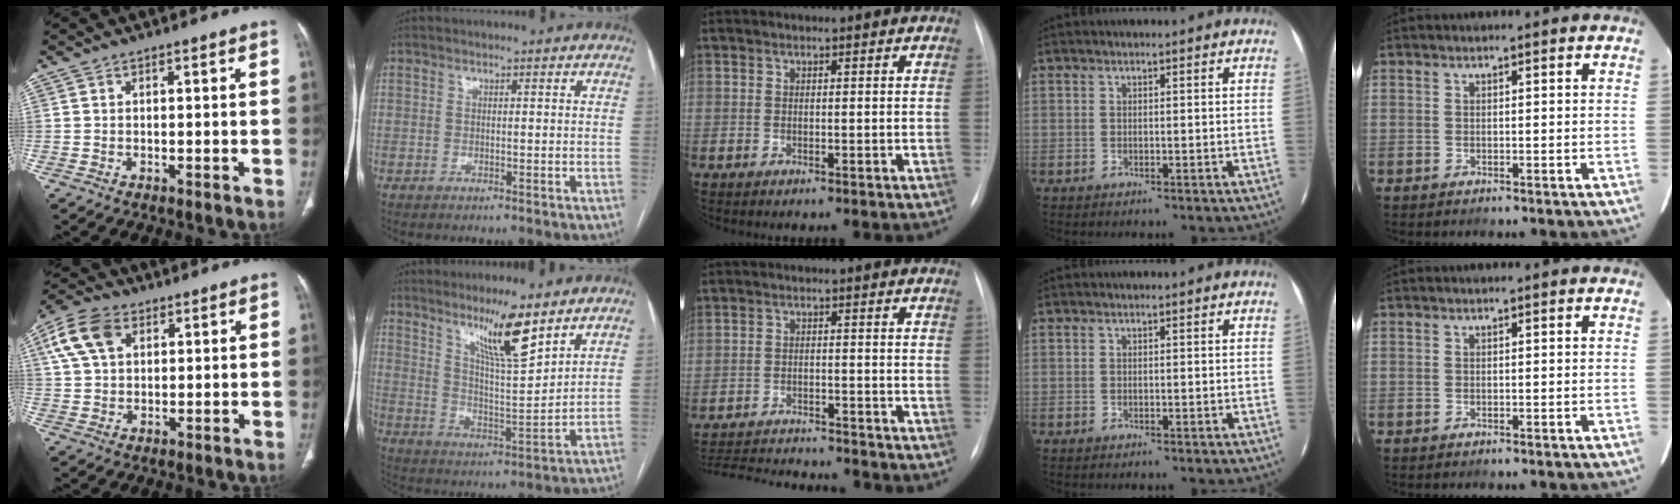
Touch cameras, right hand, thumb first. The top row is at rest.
{"thumb": {"total": 9.8, "force": [3.9, 6.5, 6.3], "torque": [-0.122, 0.009, 0.071]}, "index": {"total": 10.0, "force": [7.0, 0.5, 7.2], "torque": [-0.125, -0.013, 0.128]}, "middle": {"total": 13.5, "force": [-12.9, 1.4, 3.9], "torque": [-0.071, -0.003, -0.186]}}